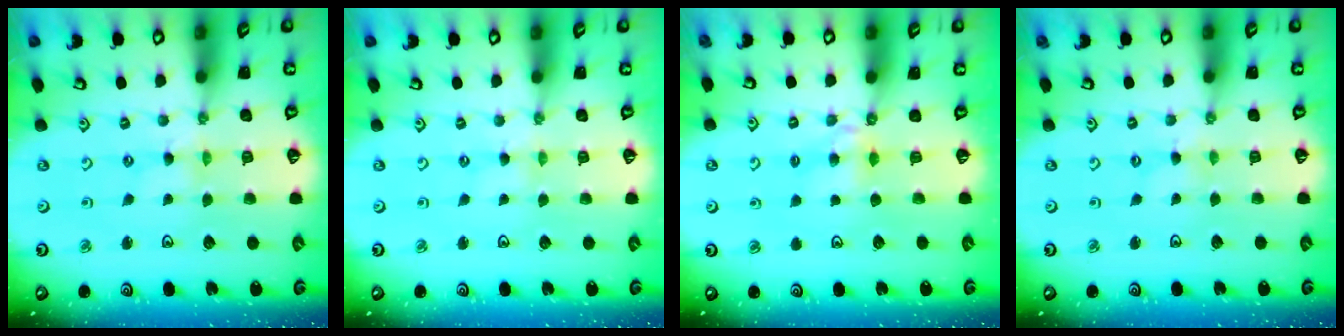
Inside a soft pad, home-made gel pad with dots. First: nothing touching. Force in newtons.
{"total": 0.0}
{"total": 4.6, "press": 4.6, "slide": 0.6}
{"total": 0.0}